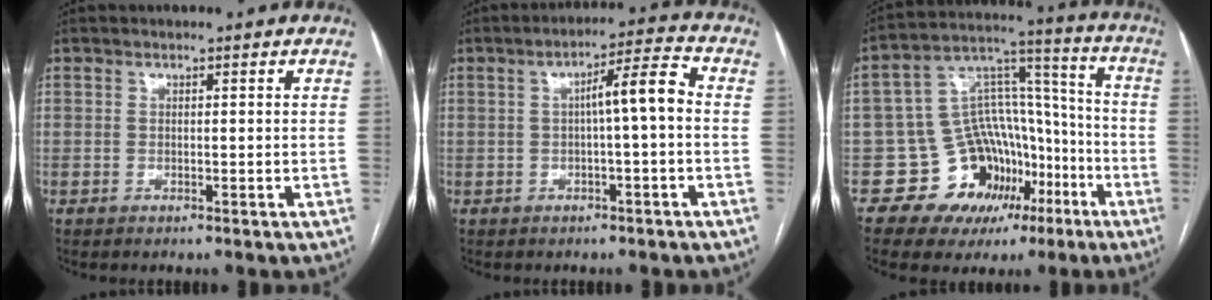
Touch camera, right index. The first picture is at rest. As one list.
[{"total": 6.1, "force": [-0.1, 0.4, 6.1], "torque": [-0.093, 0.019, -0.002]}, {"total": 14.9, "force": [-7.2, 11.4, 6.3], "torque": [-0.089, 0.079, -0.102]}]